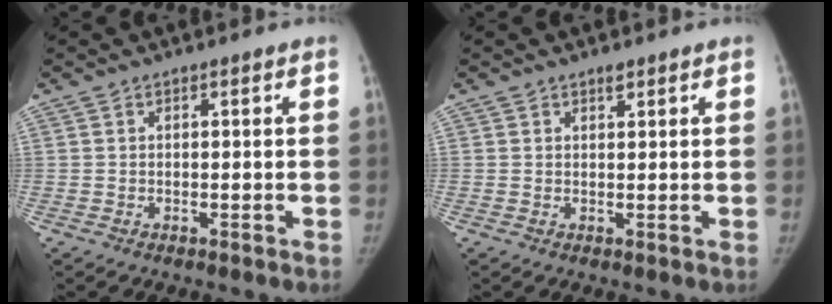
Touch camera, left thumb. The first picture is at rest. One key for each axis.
{"total": 1.0, "fx": 0.8, "fy": 0.5, "fz": 0.4, "tx": 0.005, "ty": -0.006, "tz": 0.010}